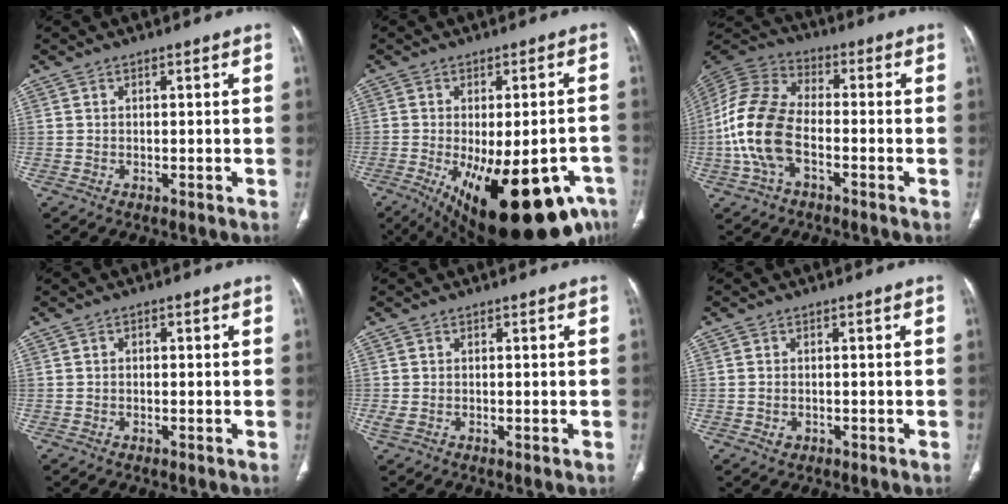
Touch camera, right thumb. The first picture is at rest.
{"total": 24.8, "force": [-11.7, 10.1, 19.3], "torque": [-0.221, -0.003, -0.144]}
{"total": 14.8, "force": [-3.5, 8.6, 11.6], "torque": [-0.253, 0.032, -0.072]}
{"total": 0.8, "force": [0.0, 0.6, 0.5], "torque": [-0.003, 0.003, -0.004]}
{"total": 1.6, "force": [-0.3, 0.8, 1.4], "torque": [-0.040, -0.001, 0.000]}
{"total": 1.6, "force": [-0.5, 1.3, 0.9], "torque": [-0.016, 0.007, -0.002]}